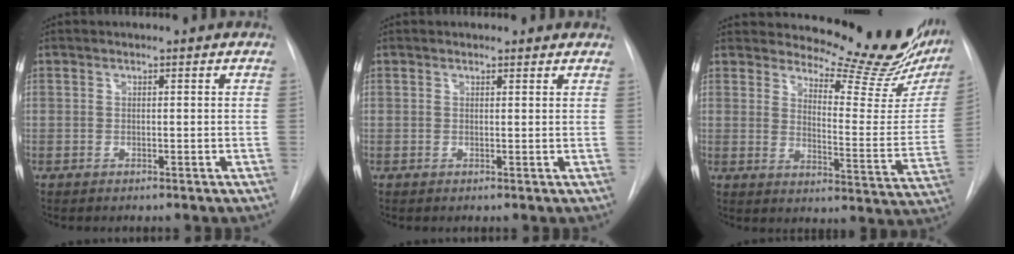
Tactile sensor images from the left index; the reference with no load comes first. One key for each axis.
{"total": 1.4, "fx": 1.2, "fy": 0.7, "fz": 0.2, "tx": -0.004, "ty": -0.001, "tz": 0.007}
{"total": 20.4, "fx": 18.3, "fy": 4.1, "fz": 8.0, "tx": -0.101, "ty": -0.103, "tz": 0.213}